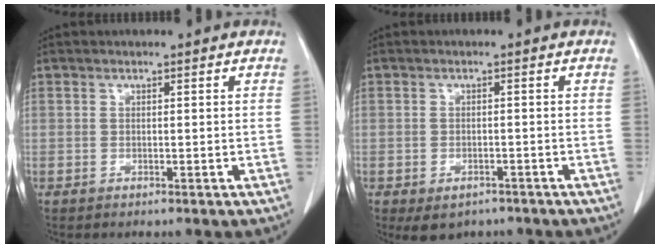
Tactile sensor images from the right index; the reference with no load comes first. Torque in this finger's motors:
{"motor_torque": [0.60, -0.49, 0.20, 0.04]}